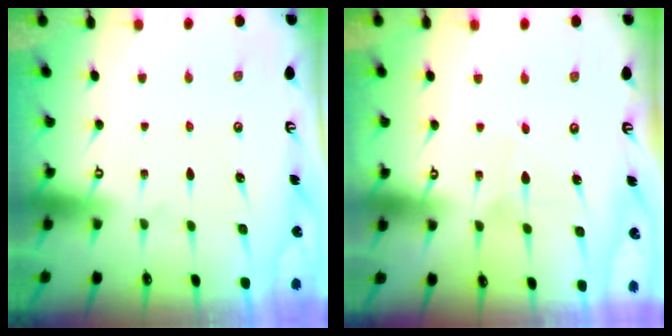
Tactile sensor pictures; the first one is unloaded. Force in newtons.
{"total": 4.5, "press": 4.4, "slide": 0.3}